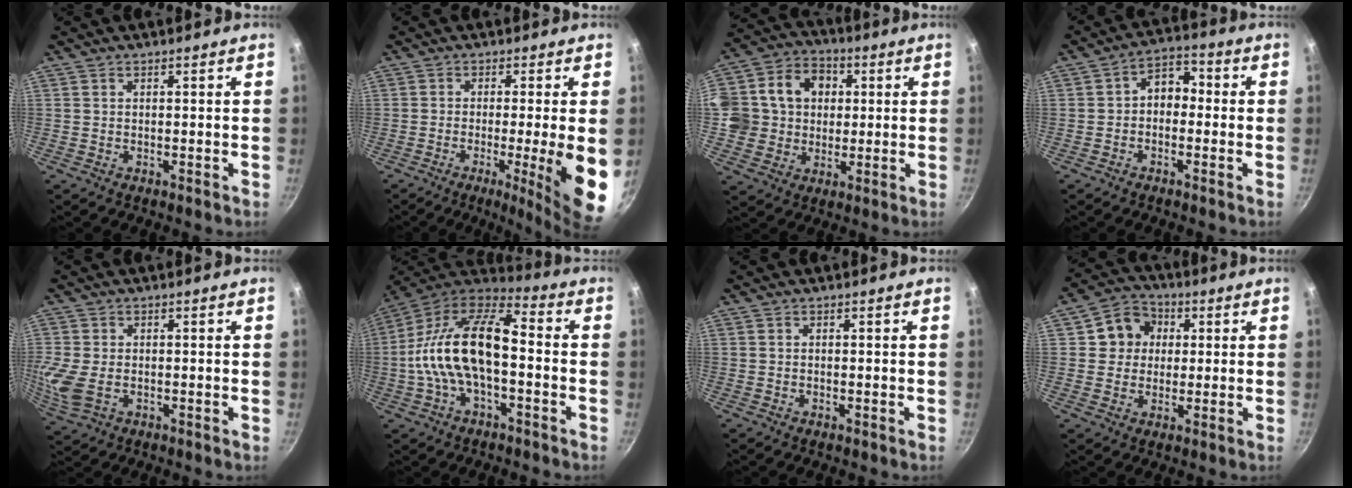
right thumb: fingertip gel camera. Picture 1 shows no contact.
{"total": 11.7, "force": [-2.6, 0.9, 11.4], "torque": [-0.159, -0.005, -0.036]}
{"total": 14.1, "force": [2.1, 12.4, 6.2], "torque": [-0.084, 0.017, 0.031]}
{"total": 5.9, "force": [-0.6, 4.4, 4.0], "torque": [-0.031, 0.024, -0.025]}
{"total": 6.9, "force": [-1.1, 4.4, 5.2], "torque": [-0.118, -0.010, -0.020]}
{"total": 18.7, "force": [-2.1, 9.3, 16.1], "torque": [-0.288, 0.046, -0.054]}
{"total": 0.0}
{"total": 8.2, "force": [1.6, 7.5, 2.9], "torque": [-0.006, 0.013, 0.014]}